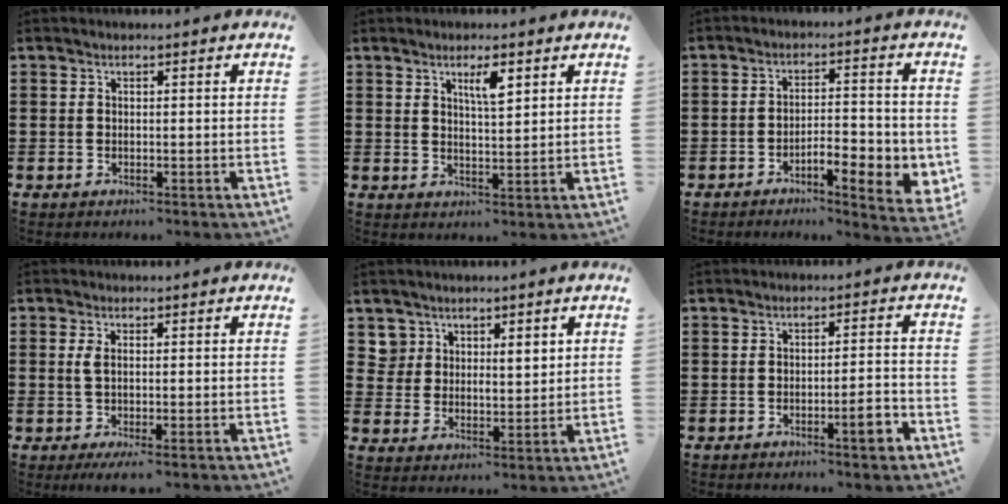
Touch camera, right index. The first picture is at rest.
{"total": 3.5, "force": [2.0, 0.7, 2.8], "torque": [-0.051, 0.002, 0.031]}
{"total": 5.7, "force": [-2.9, 1.8, 4.5], "torque": [-0.072, 0.005, -0.049]}
{"total": 2.5, "force": [-0.1, 0.4, 2.4], "torque": [-0.053, -0.002, -0.005]}
{"total": 4.7, "force": [3.5, 3.1, 0.7], "torque": [-0.033, 0.005, 0.067]}
{"total": 4.7, "force": [-2.4, 0.5, 4.0], "torque": [-0.063, -0.006, -0.041]}